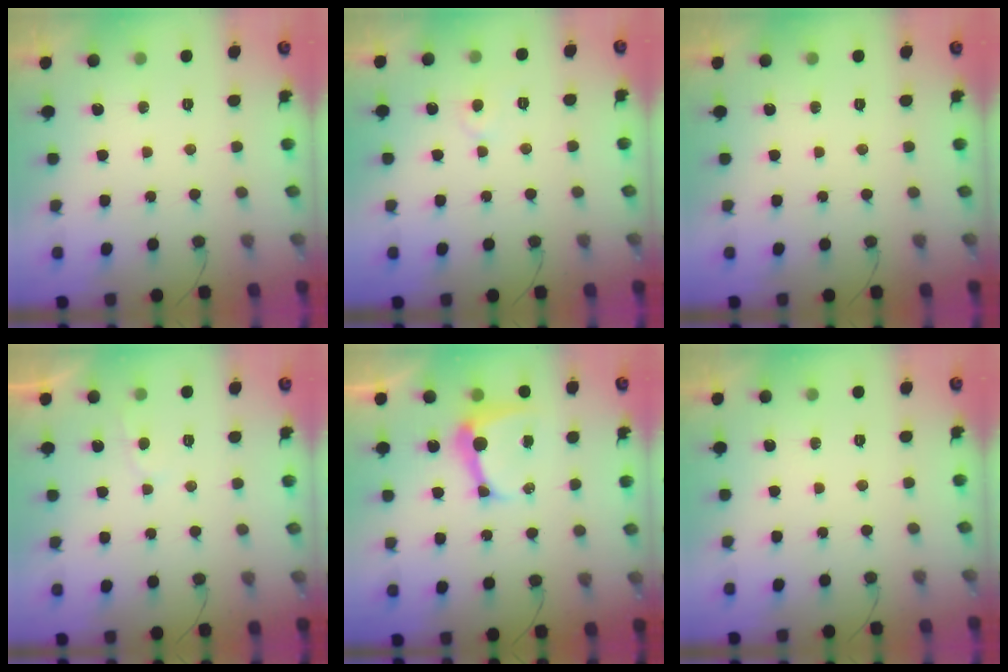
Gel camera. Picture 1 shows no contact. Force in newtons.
{"total": 3.6, "press": 3.6, "slide": 0.5}
{"total": 0.0}
{"total": 2.0, "press": 2.0, "slide": 0.3}
{"total": 8.9, "press": 8.8, "slide": 1.1}
{"total": 0.0}